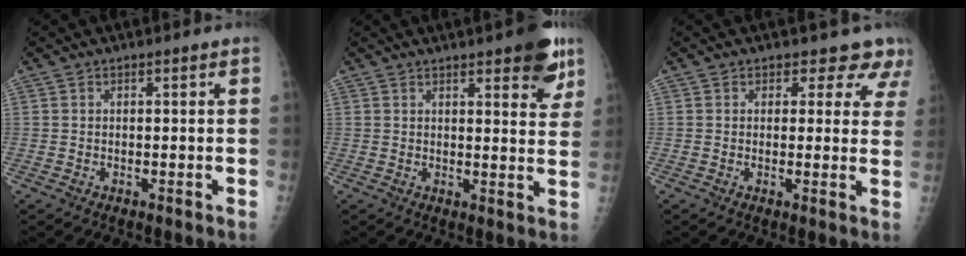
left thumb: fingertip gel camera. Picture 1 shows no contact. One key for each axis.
{"total": 8.9, "fx": 5.4, "fy": 2.9, "fz": 6.5, "tx": -0.054, "ty": -0.025, "tz": 0.065}
{"total": 6.6, "fx": 5.4, "fy": 3.8, "fz": 0.6, "tx": 0.042, "ty": -0.023, "tz": 0.038}